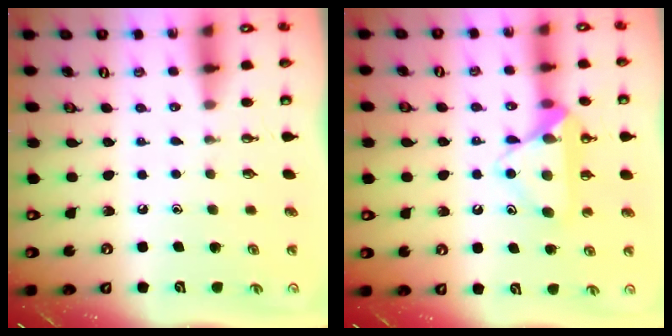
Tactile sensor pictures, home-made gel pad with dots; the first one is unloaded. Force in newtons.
{"total": 13.3, "press": 13.3, "slide": 0.9}